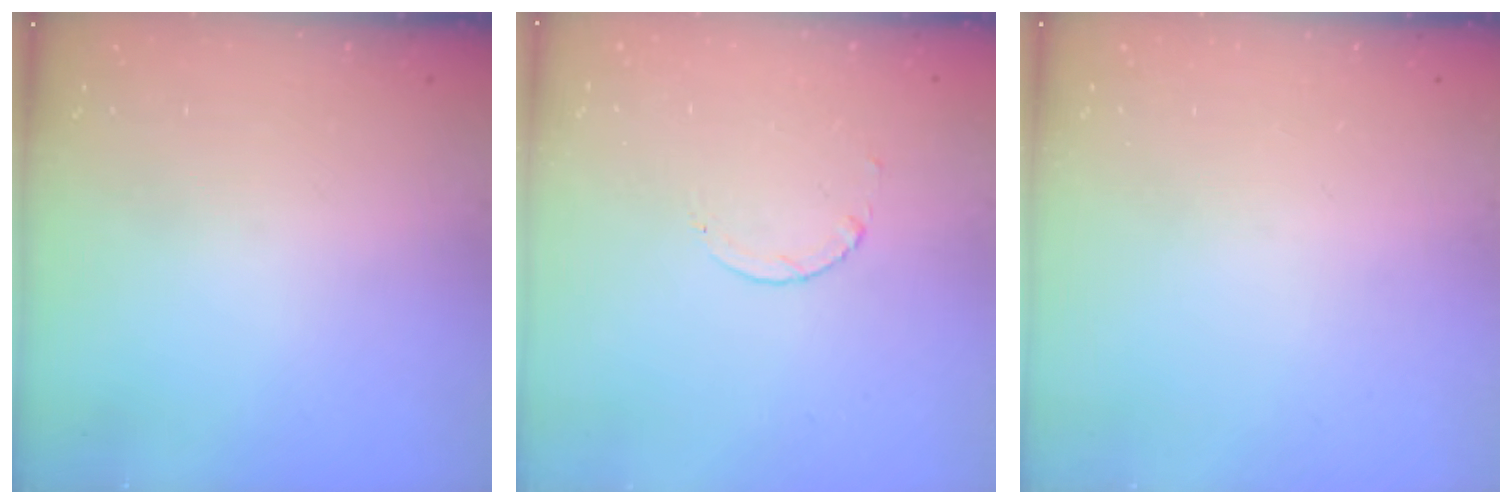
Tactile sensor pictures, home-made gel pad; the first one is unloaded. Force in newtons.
{"total": 2.3, "press": 2.3, "slide": 0.3}
{"total": 0.0}